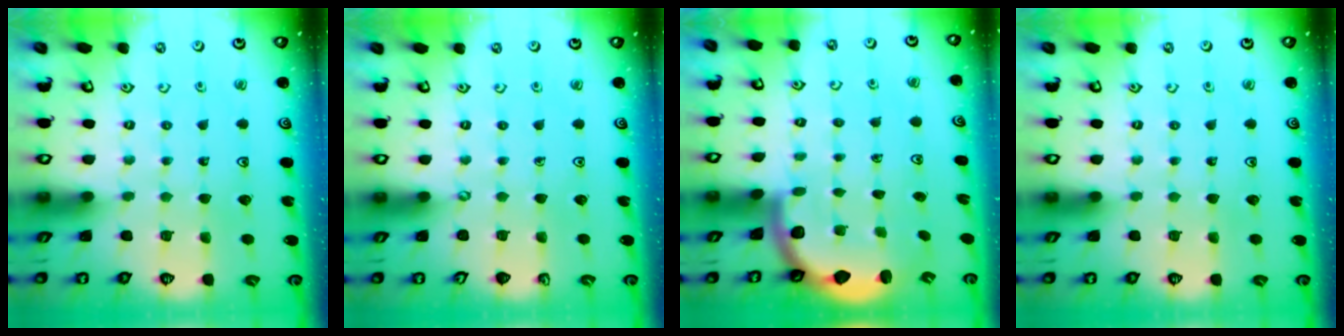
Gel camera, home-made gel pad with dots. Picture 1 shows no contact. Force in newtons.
{"total": 0.0}
{"total": 2.5, "press": 2.2, "slide": 1.1}
{"total": 0.0}